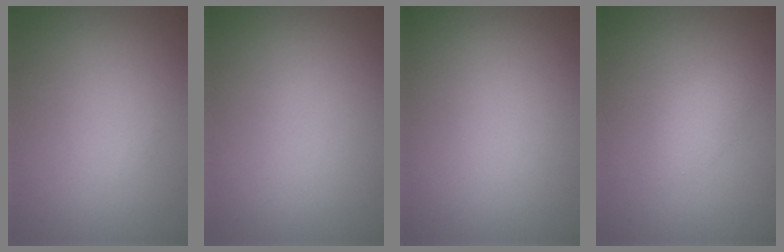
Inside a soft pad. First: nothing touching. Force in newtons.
{"total": 0.0}
{"total": 0.0}
{"total": 1.3, "press": 1.3, "slide": 0.1}